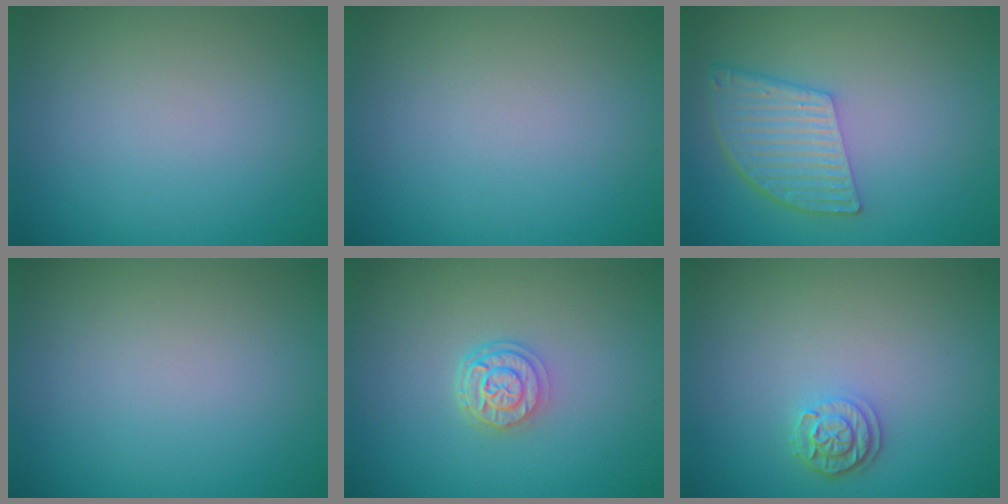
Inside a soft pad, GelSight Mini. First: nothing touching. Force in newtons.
{"total": 0.0}
{"total": 5.4, "press": 4.0, "slide": 3.7}
{"total": 0.0}
{"total": 2.7, "press": 2.2, "slide": 1.6}
{"total": 2.2, "press": 1.9, "slide": 1.1}